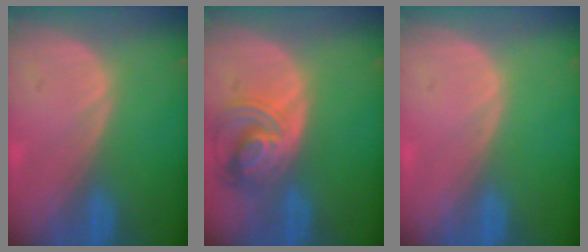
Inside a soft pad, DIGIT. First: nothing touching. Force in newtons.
{"total": 7.7, "press": 6.9, "slide": 3.4}
{"total": 0.0}